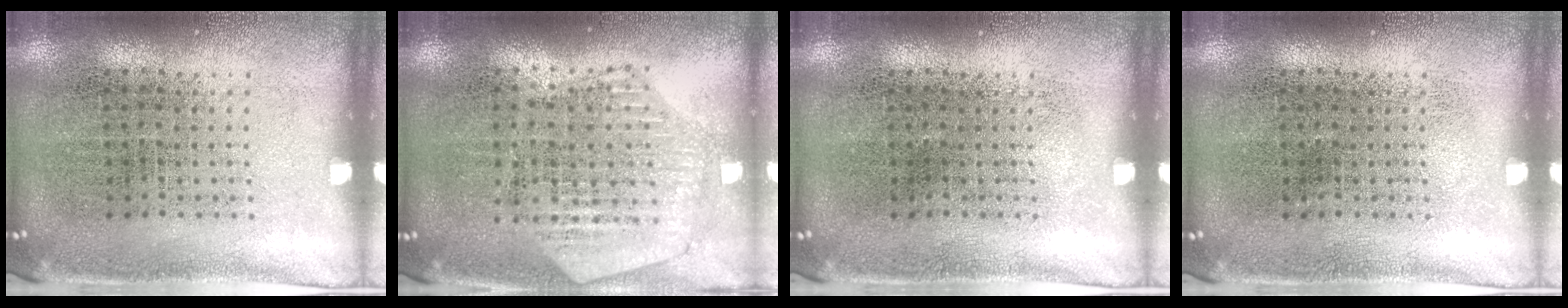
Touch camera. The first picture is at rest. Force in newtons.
{"total": 1.1, "press": 1.1, "slide": 0.3}
{"total": 0.0}
{"total": 0.0}